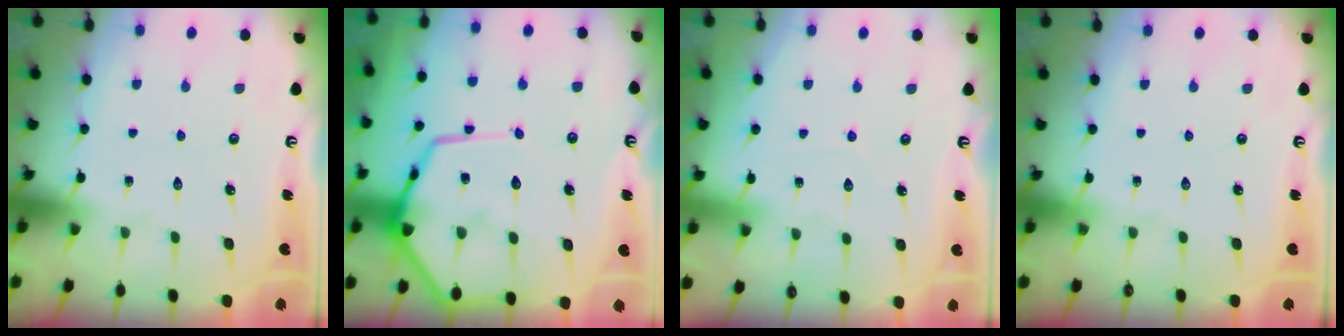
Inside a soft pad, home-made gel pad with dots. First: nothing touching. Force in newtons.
{"total": 14.7, "press": 14.6, "slide": 1.6}
{"total": 2.7, "press": 2.7, "slide": 0.2}
{"total": 0.0}